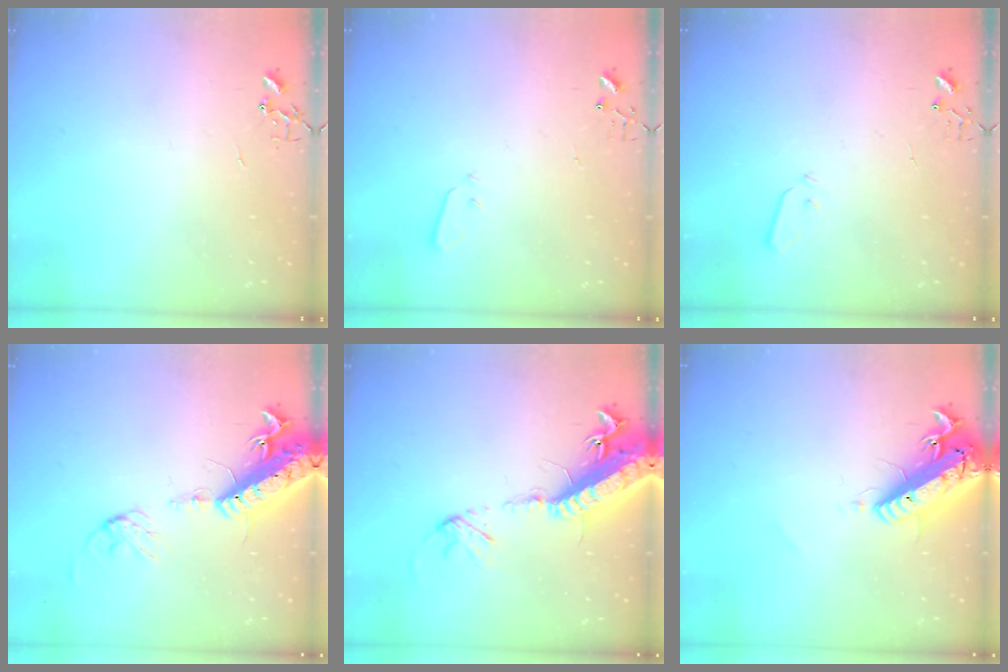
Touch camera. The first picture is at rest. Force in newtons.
{"total": 2.1, "press": 2.1, "slide": 0.3}
{"total": 3.0, "press": 2.9, "slide": 0.7}
{"total": 18.0, "press": 17.6, "slide": 4.1}
{"total": 20.9, "press": 20.3, "slide": 4.9}
{"total": 20.7, "press": 20.3, "slide": 4.2}